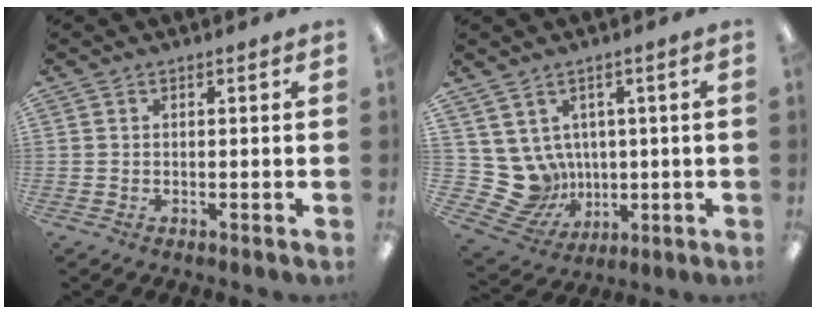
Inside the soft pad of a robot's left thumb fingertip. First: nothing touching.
{"total": 8.5, "force": [1.2, 8.2, 1.9], "torque": [-0.082, -0.027, 0.031]}